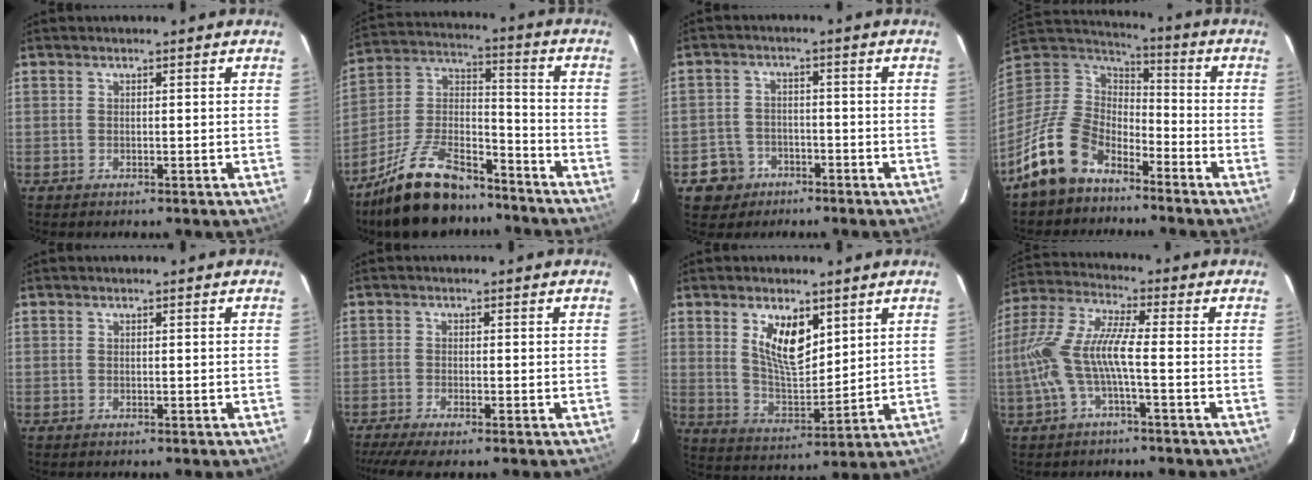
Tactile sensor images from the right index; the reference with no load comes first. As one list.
[{"total": 18.9, "force": [-14.0, 7.6, 10.2], "torque": [-0.210, 0.016, -0.240]}, {"total": 6.0, "force": [-3.2, 5.0, 0.5], "torque": [-0.028, 0.019, -0.050]}, {"total": 15.4, "force": [-9.9, 9.2, 7.3], "torque": [-0.181, 0.007, -0.177]}, {"total": 0.0}, {"total": 6.8, "force": [-5.9, -0.1, 3.4], "torque": [-0.085, -0.024, -0.104]}, {"total": 10.1, "force": [4.8, 4.5, 7.7], "torque": [-0.136, 0.001, 0.100]}, {"total": 11.1, "force": [-2.8, 1.6, 10.7], "torque": [-0.228, 0.002, -0.050]}]